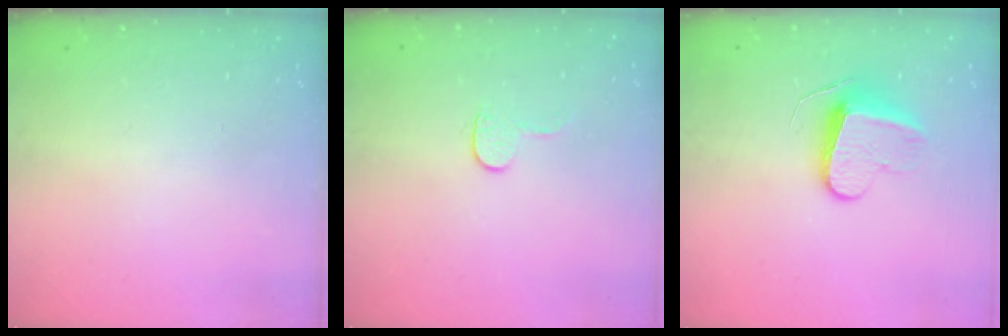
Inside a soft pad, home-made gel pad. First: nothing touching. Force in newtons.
{"total": 3.9, "press": 3.9, "slide": 0.4}
{"total": 9.1, "press": 9.1, "slide": 0.7}